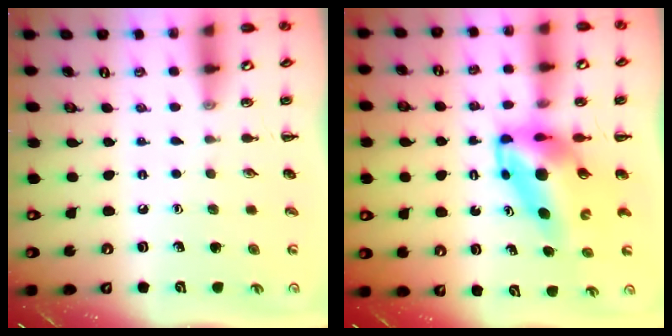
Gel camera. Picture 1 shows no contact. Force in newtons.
{"total": 8.0, "press": 7.6, "slide": 2.5}